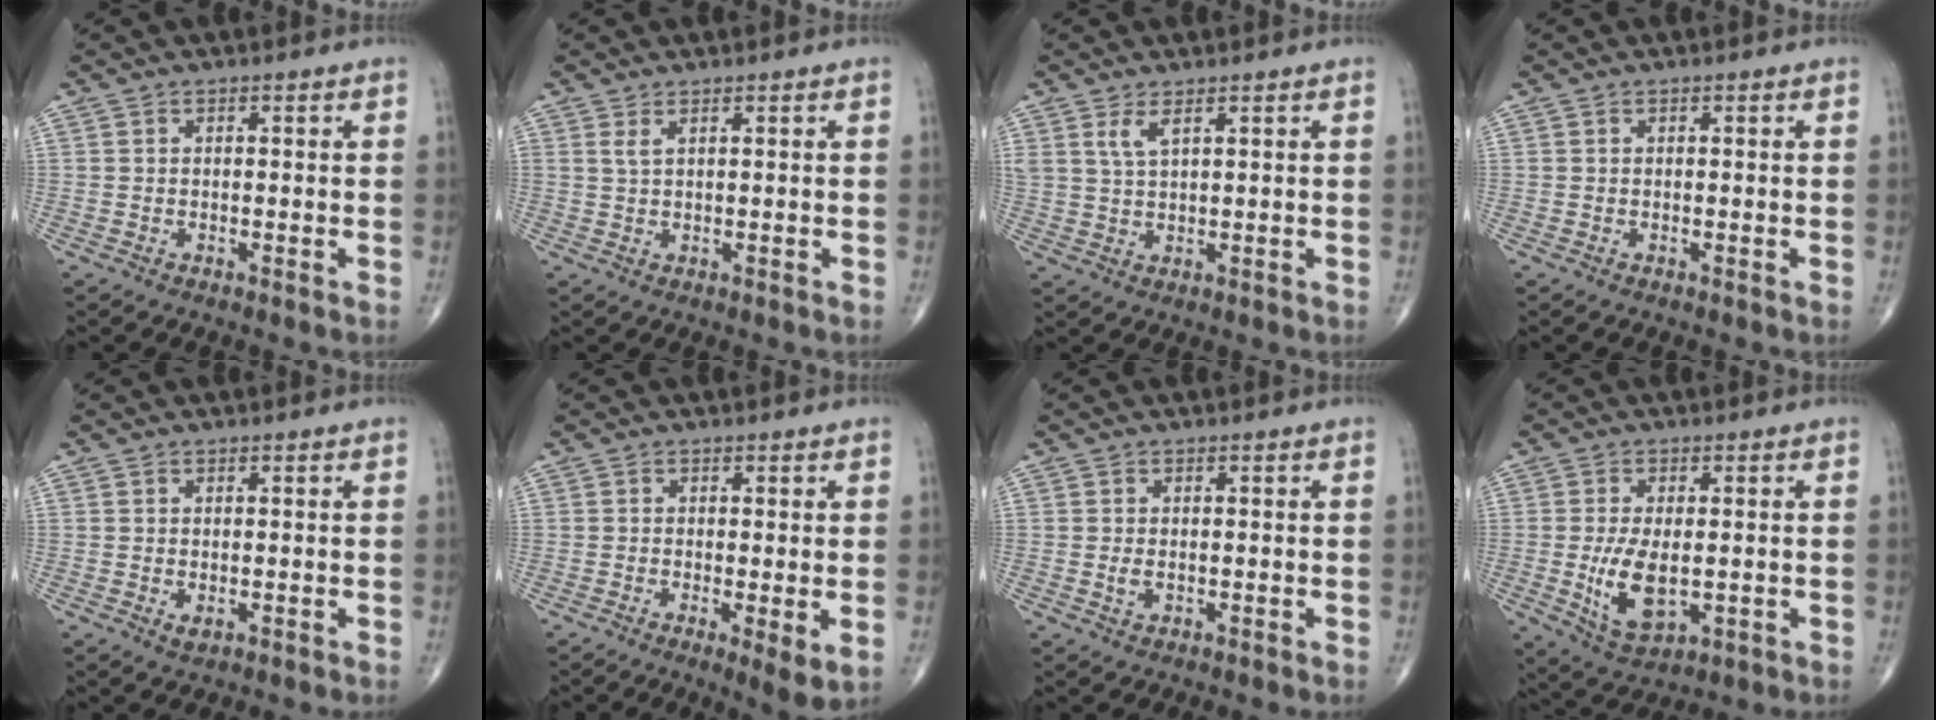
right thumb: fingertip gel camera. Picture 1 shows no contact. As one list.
[{"total": 1.4, "force": [0.8, 0.3, 1.0], "torque": [-0.026, 0.000, 0.021]}, {"total": 3.1, "force": [1.8, 0.9, 2.4], "torque": [-0.050, -0.009, 0.042]}, {"total": 0.0}, {"total": 1.2, "force": [-0.2, 0.8, 1.0], "torque": [-0.013, -0.002, 0.001]}, {"total": 4.5, "force": [-0.7, 1.0, 4.3], "torque": [-0.076, -0.016, -0.016]}, {"total": 1.5, "force": [-0.1, 0.9, 1.2], "torque": [-0.023, -0.001, -0.001]}, {"total": 9.2, "force": [-1.1, 4.8, 7.8], "torque": [-0.139, -0.015, -0.007]}]